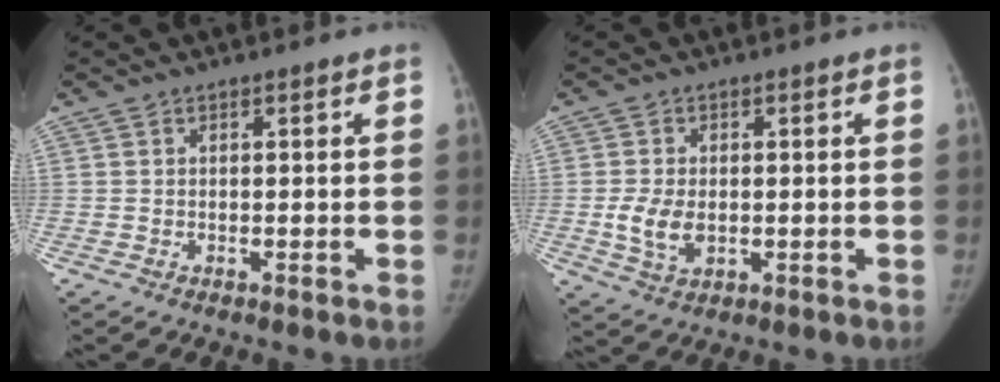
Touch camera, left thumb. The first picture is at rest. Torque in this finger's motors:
{"motor_torque": [0.04, 0.09, 0.31, 0.06, 0.03]}